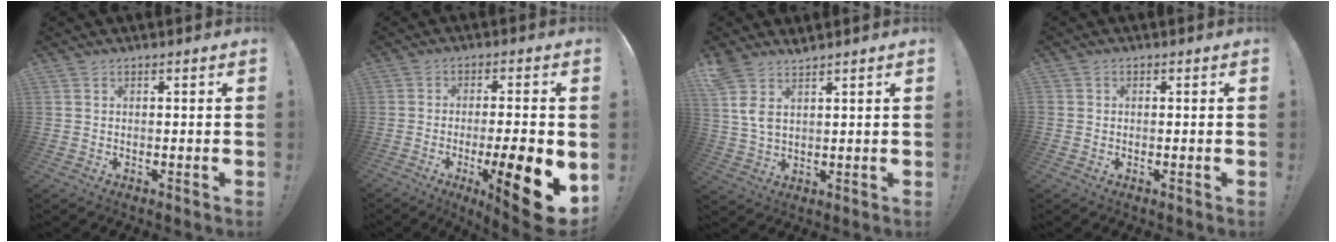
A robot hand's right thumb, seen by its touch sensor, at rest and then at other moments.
{"total": 15.5, "force": [-4.5, 3.4, 14.5], "torque": [-0.193, 0.009, -0.058]}
{"total": 5.6, "force": [3.9, 2.4, 3.2], "torque": [-0.055, -0.020, 0.073]}
{"total": 0.9, "force": [-0.3, 0.8, 0.2], "torque": [-0.001, 0.003, -0.005]}